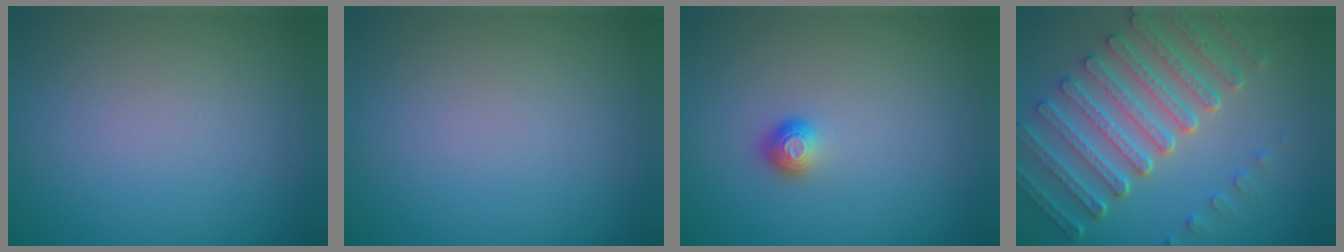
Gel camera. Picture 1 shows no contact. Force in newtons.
{"total": 0.0}
{"total": 1.2, "press": 1.0, "slide": 0.6}
{"total": 7.1, "press": 5.3, "slide": 4.7}